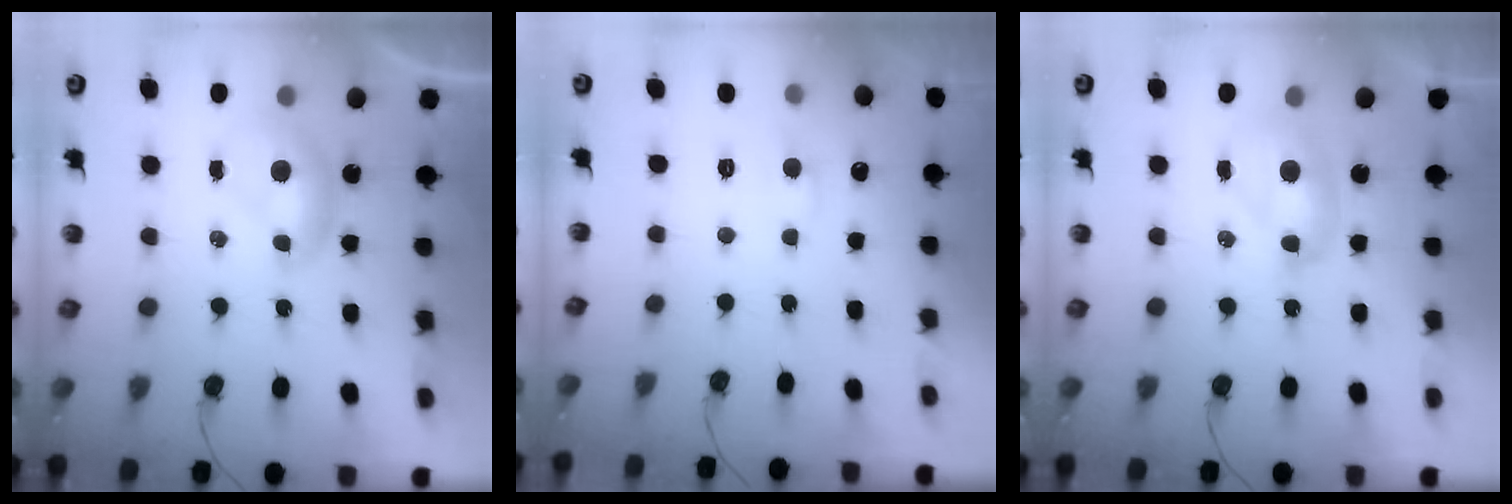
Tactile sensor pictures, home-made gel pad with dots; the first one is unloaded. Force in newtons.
{"total": 0.7, "press": 0.4, "slide": 0.6}
{"total": 2.1, "press": 2.1, "slide": 0.3}